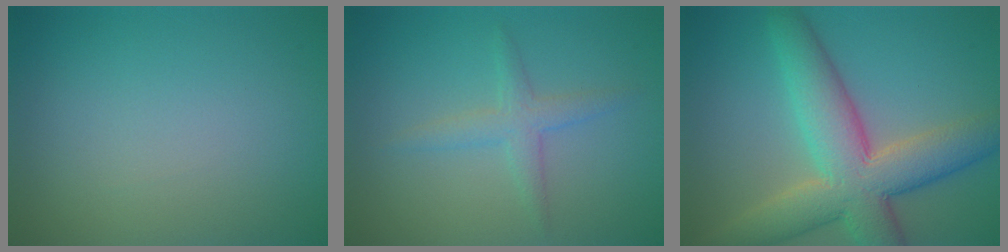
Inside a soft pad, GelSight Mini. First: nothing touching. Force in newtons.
{"total": 2.2, "press": 2.2, "slide": 0.1}
{"total": 9.2, "press": 9.2, "slide": 0.6}